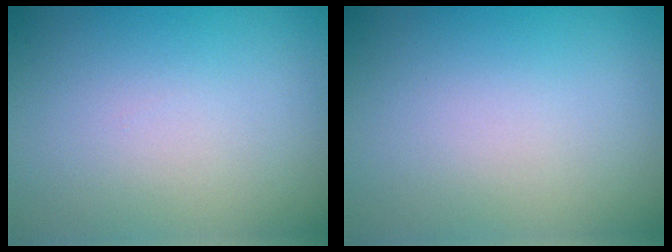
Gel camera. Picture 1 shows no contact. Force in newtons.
{"total": 0.0}